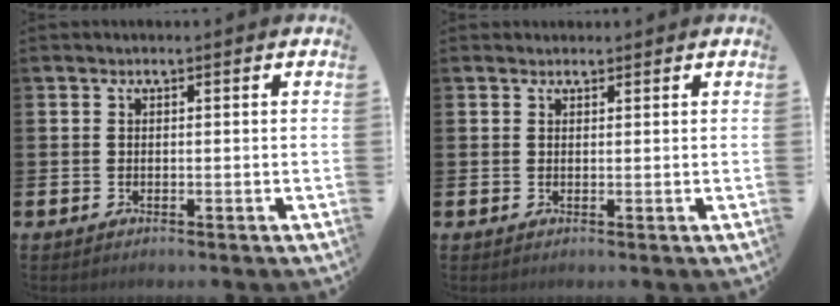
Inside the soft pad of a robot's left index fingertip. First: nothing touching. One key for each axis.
{"total": 1.1, "fx": 1.0, "fy": 0.4, "fz": -0.1, "tx": 0.016, "ty": -0.003, "tz": 0.015}